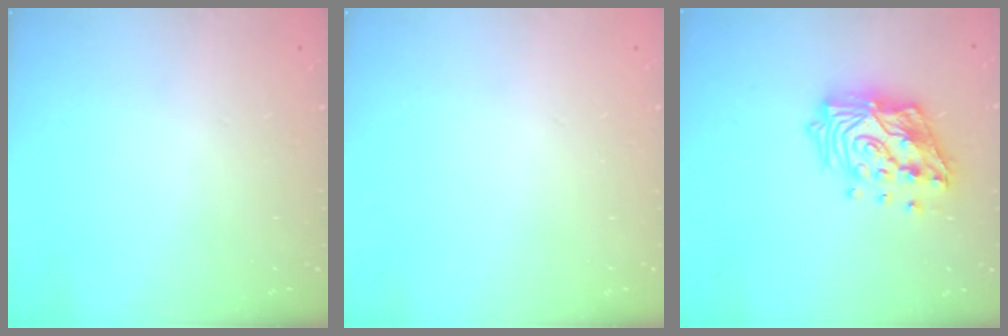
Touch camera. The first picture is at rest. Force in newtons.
{"total": 0.0}
{"total": 17.5, "press": 17.3, "slide": 2.1}